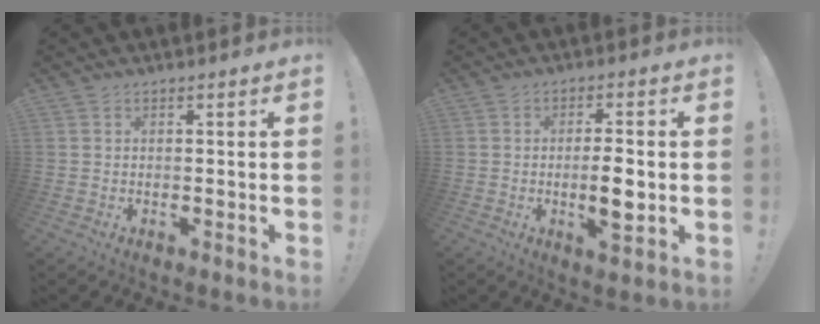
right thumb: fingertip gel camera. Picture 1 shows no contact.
{"total": 7.2, "force": [-1.5, 1.8, 6.8], "torque": [-0.114, -0.004, -0.027]}